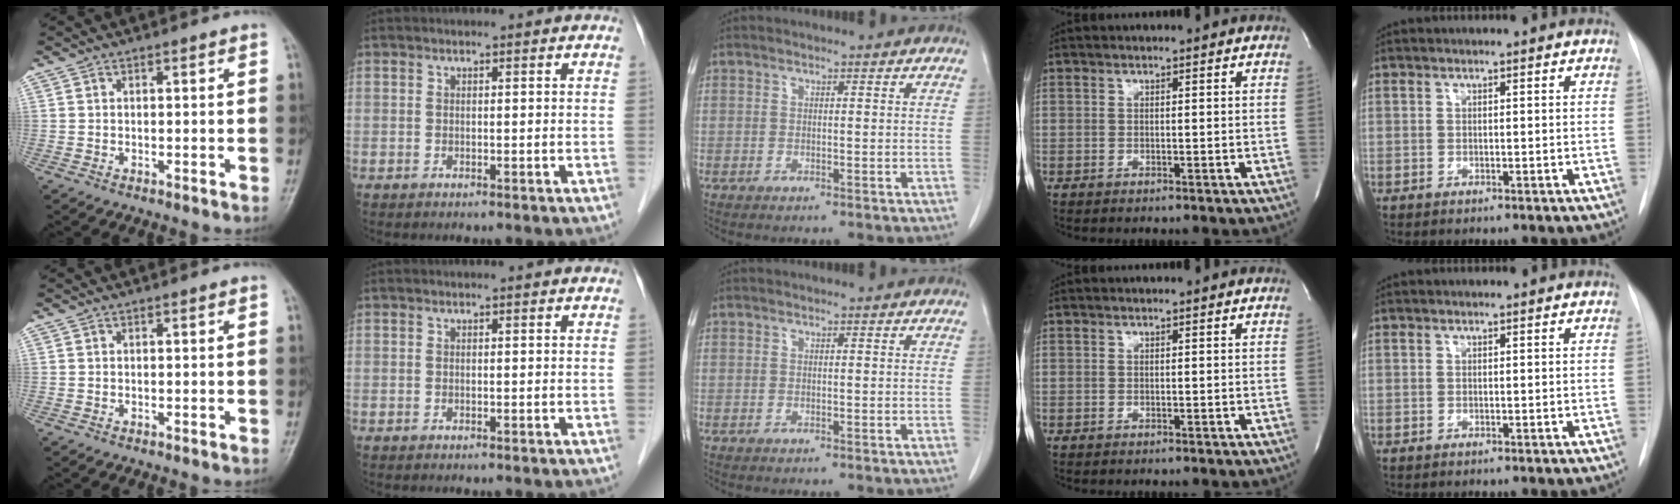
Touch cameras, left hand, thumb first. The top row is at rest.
{}